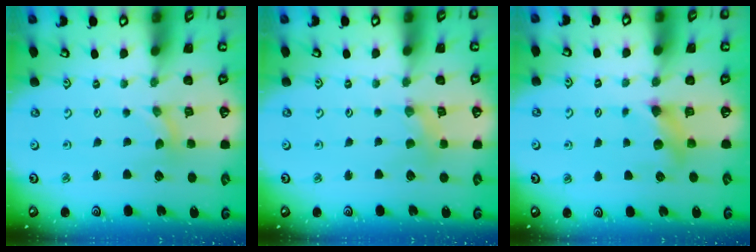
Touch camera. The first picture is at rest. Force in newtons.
{"total": 2.1, "press": 2.1, "slide": 0.4}
{"total": 6.2, "press": 6.2, "slide": 0.8}